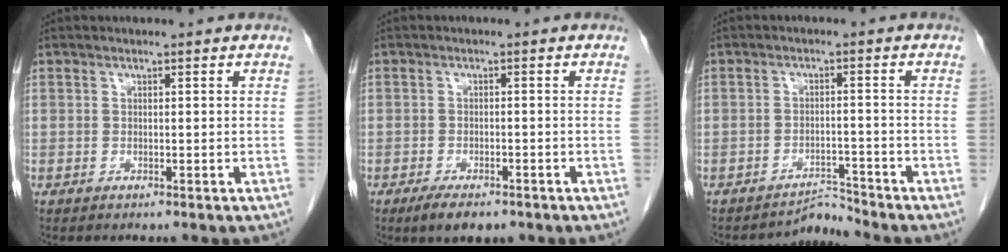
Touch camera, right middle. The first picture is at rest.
{"total": 4.3, "force": [-3.0, 1.5, 2.6], "torque": [-0.044, -0.005, -0.043]}
{"total": 3.0, "force": [-2.8, -0.5, -1.1], "torque": [0.028, 0.000, -0.041]}